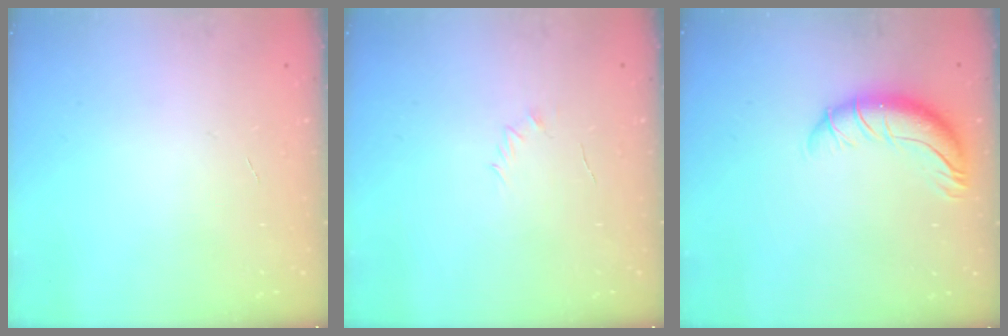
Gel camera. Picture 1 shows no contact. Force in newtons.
{"total": 2.5, "press": 2.4, "slide": 0.7}
{"total": 10.3, "press": 9.9, "slide": 3.0}